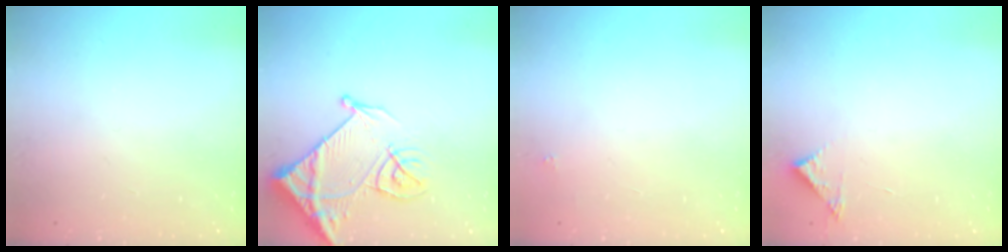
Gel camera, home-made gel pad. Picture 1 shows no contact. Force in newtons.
{"total": 13.7, "press": 13.6, "slide": 1.6}
{"total": 1.8, "press": 1.7, "slide": 0.1}
{"total": 3.7, "press": 3.7, "slide": 0.1}